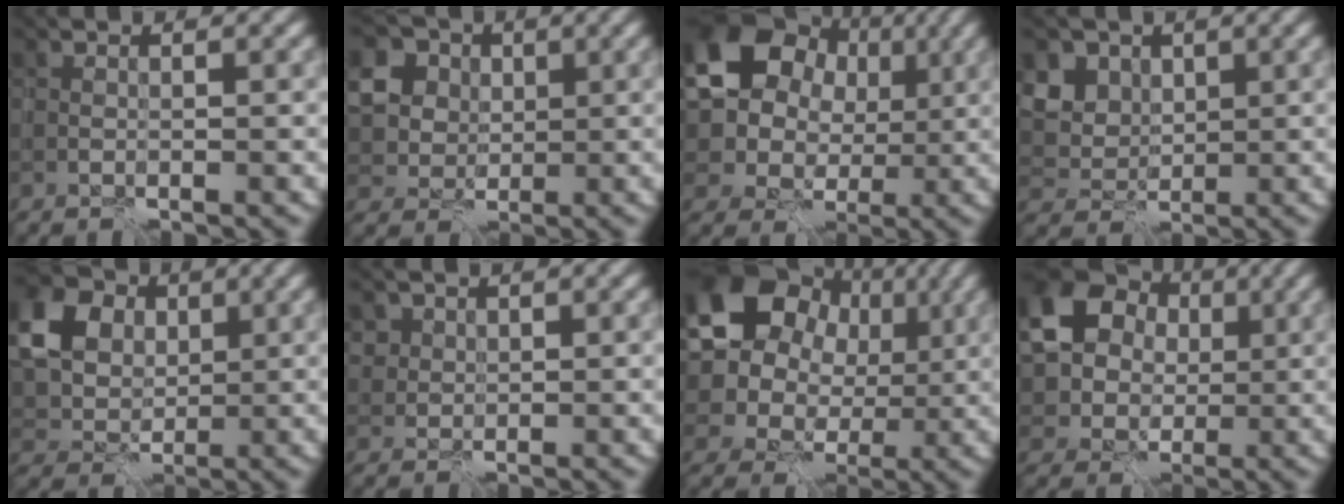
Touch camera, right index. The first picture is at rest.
{"total": 8.7, "force": [2.7, 7.3, 3.9], "torque": [-0.077, 0.018, 0.040]}
{"total": 12.4, "force": [3.7, 9.9, 6.5], "torque": [-0.134, 0.021, 0.054]}
{"total": 5.4, "force": [2.6, 4.2, 2.2], "torque": [-0.061, -0.003, 0.052]}
{"total": 9.0, "force": [2.7, 7.1, 4.9], "torque": [-0.112, 0.028, 0.037]}
{"total": 1.6, "force": [0.9, 1.3, 0.0], "torque": [-0.002, -0.003, 0.017]}
{"total": 16.1, "force": [5.1, 13.2, 7.7], "torque": [-0.177, 0.035, 0.078]}
{"total": 14.6, "force": [4.0, 12.4, 6.6], "torque": [-0.154, 0.007, 0.072]}